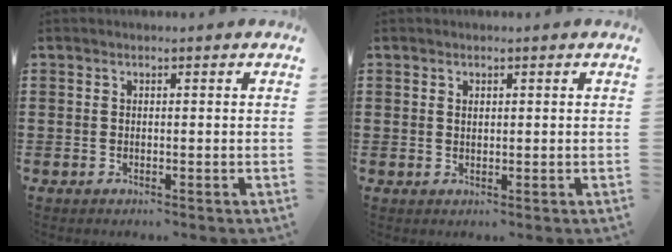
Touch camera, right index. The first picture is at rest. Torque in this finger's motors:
{"motor_torque": [-0.44, 0.56, -0.01, -0.01]}